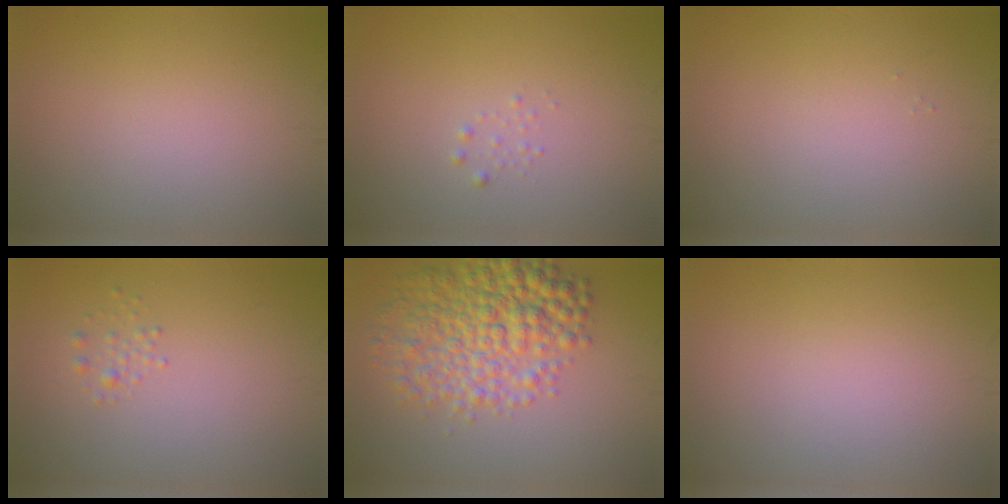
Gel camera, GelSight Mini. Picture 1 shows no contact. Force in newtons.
{"total": 0.6, "press": 0.6, "slide": 0.0}
{"total": 0.0}
{"total": 0.9, "press": 0.9, "slide": 0.1}
{"total": 7.1, "press": 7.1, "slide": 0.1}
{"total": 0.0}